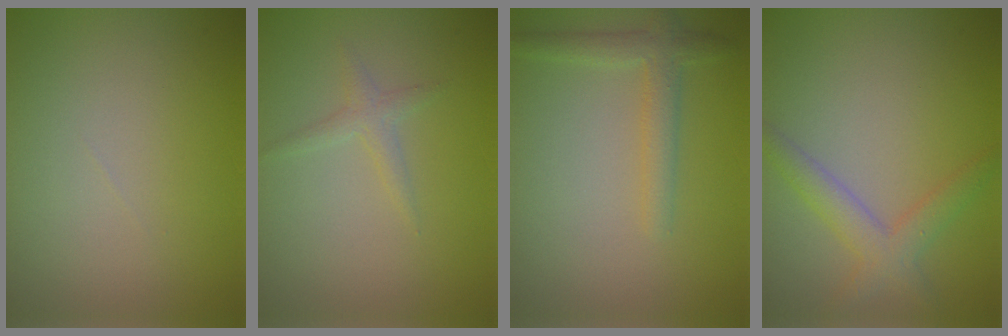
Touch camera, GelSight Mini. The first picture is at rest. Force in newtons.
{"total": 1.2, "press": 1.2, "slide": 0.1}
{"total": 2.4, "press": 2.4, "slide": 0.0}
{"total": 3.1, "press": 3.1, "slide": 0.1}